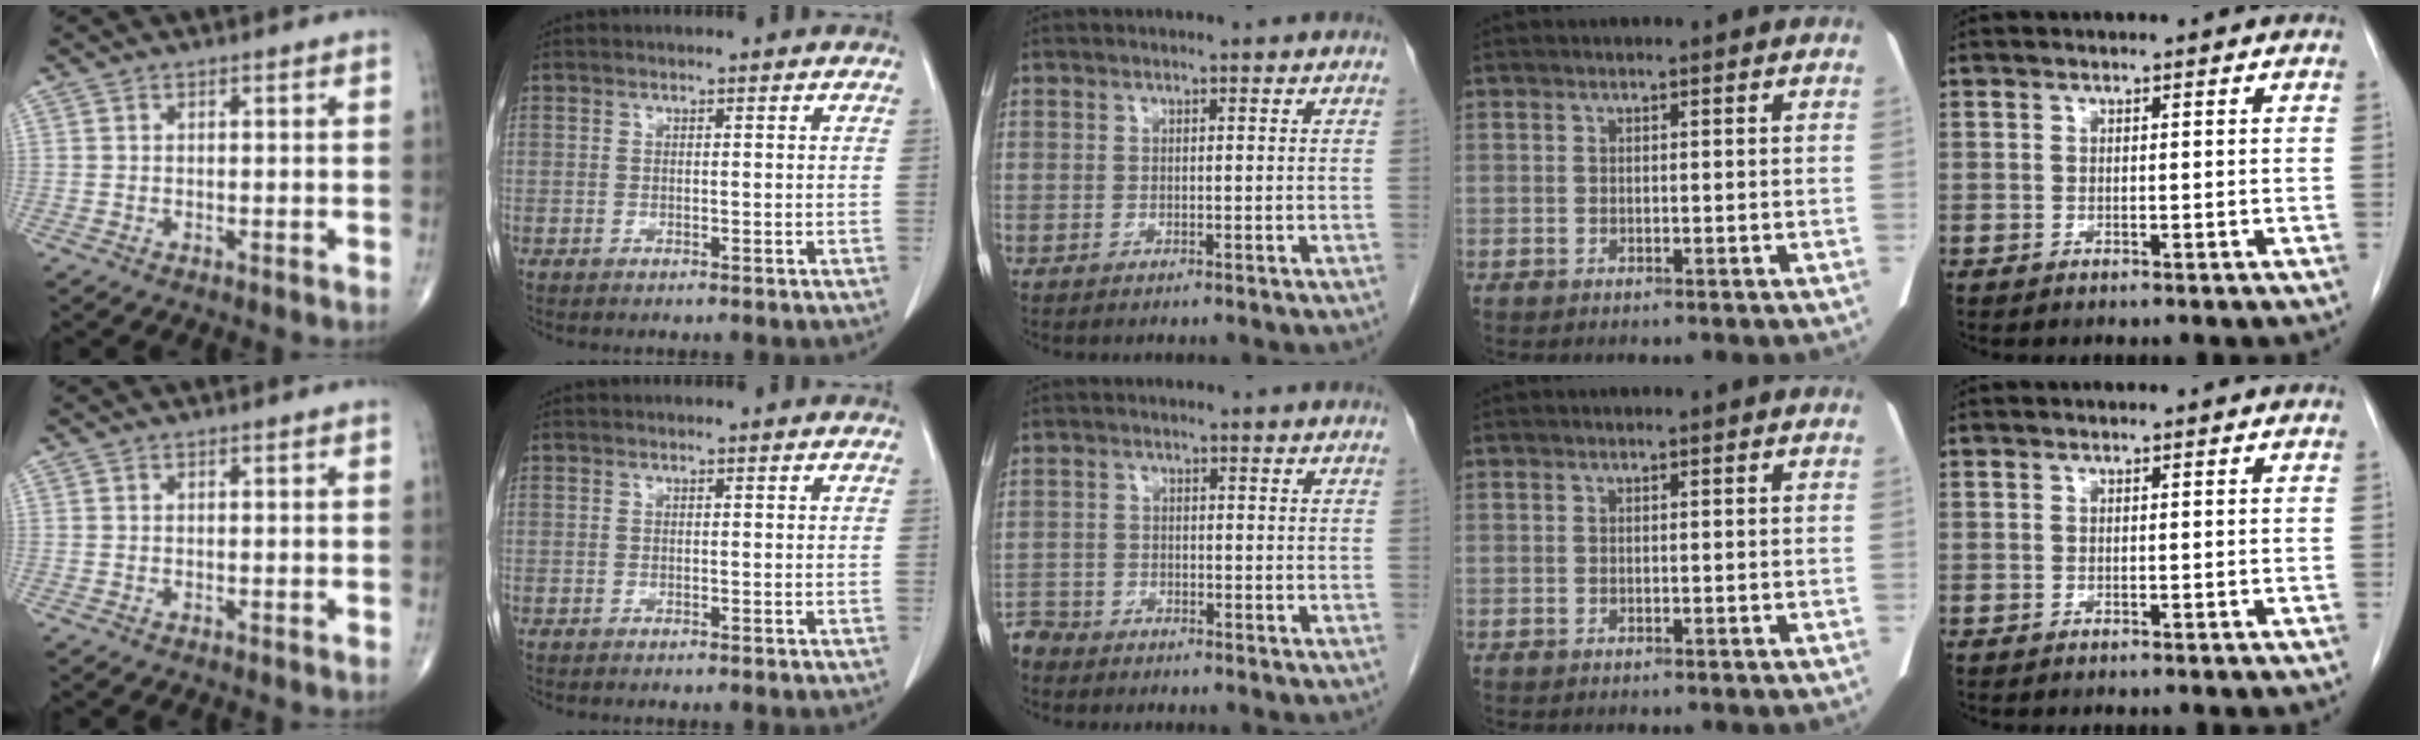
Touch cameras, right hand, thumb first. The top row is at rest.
{"middle": {"total": 3.1, "force": [-2.9, 0.9, -0.4], "torque": [0.009, -0.004, -0.058]}}